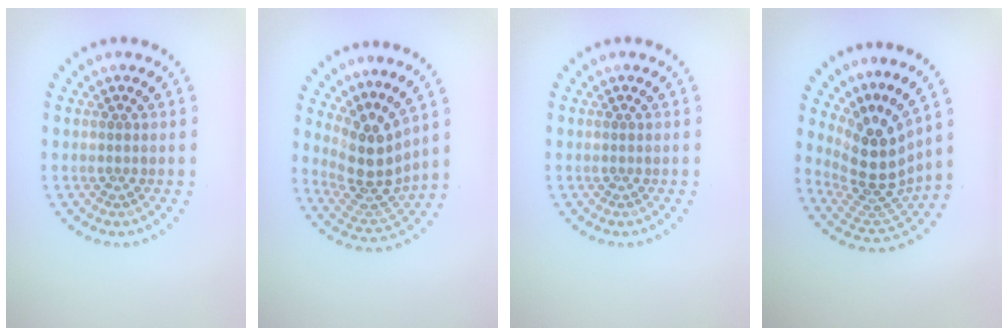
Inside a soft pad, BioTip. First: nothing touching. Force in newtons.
{"total": 4.2, "press": 3.2, "slide": 2.8}
{"total": 0.0}
{"total": 5.2, "press": 3.7, "slide": 3.6}